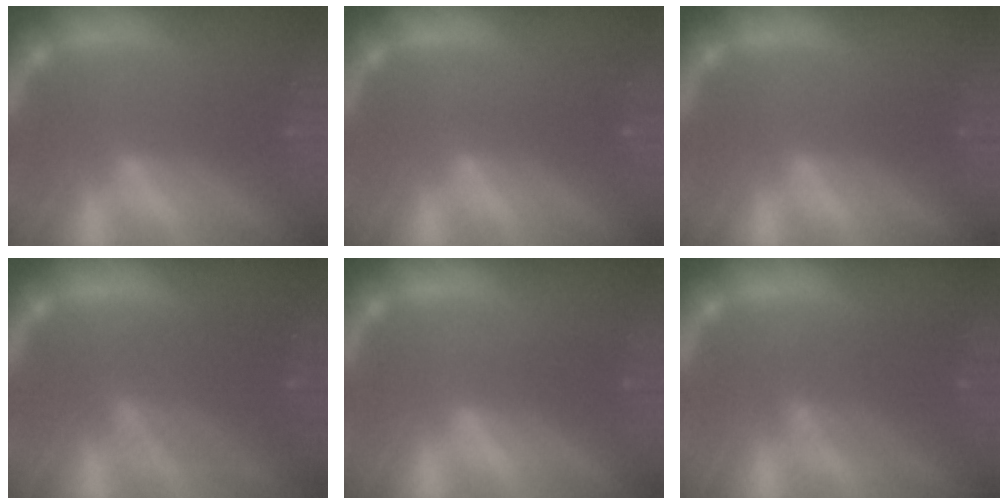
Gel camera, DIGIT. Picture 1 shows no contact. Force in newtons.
{"total": 0.0}
{"total": 1.0}
{"total": 6.1}
{"total": 1.5}
{"total": 4.6}